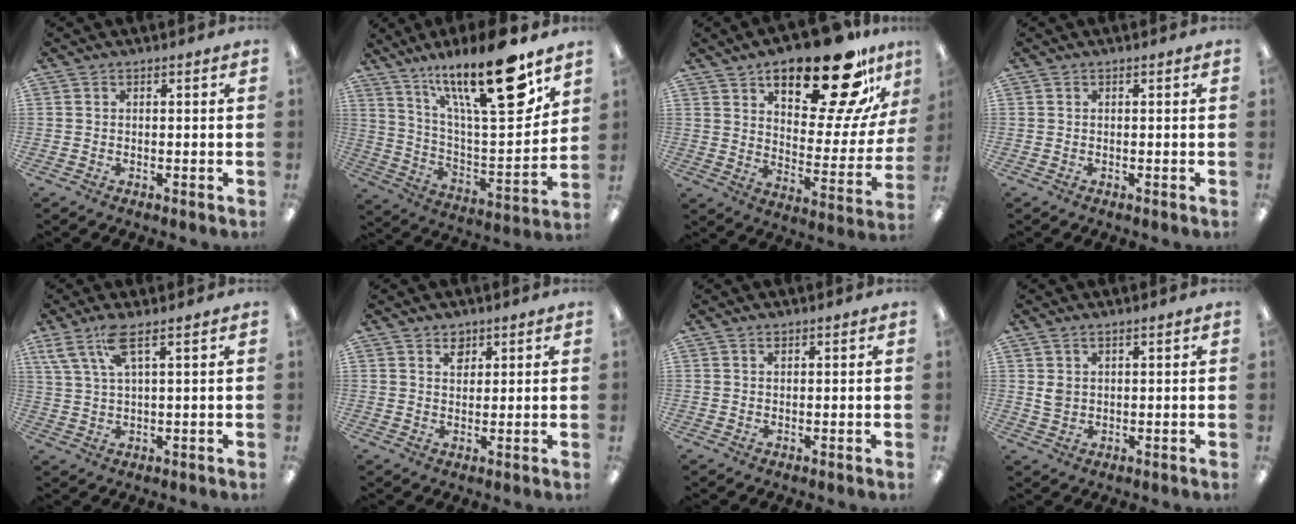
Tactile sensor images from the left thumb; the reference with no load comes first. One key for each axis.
{"total": 23.8, "fx": 15.7, "fy": 5.9, "fz": 16.8, "tx": -0.271, "ty": -0.099, "tz": 0.253}
{"total": 24.1, "fx": 16.6, "fy": 7.8, "fz": 15.7, "tx": -0.215, "ty": -0.110, "tz": 0.263}
{"total": 0.0}
{"total": 8.5, "fx": 4.7, "fy": 2.2, "fz": 6.8, "tx": -0.149, "ty": -0.003, "tz": 0.083}
{"total": 3.1, "fx": 2.2, "fy": 2.1, "fz": 0.9, "tx": 0.003, "ty": -0.009, "tz": 0.036}
{"total": 0.9, "fx": 0.6, "fy": 0.5, "fz": 0.4, "tx": -0.010, "ty": 0.002, "tz": 0.011}
{"total": 2.9, "fx": 1.4, "fy": 2.0, "fz": 1.7, "tx": -0.028, "ty": 0.001, "tz": 0.023}